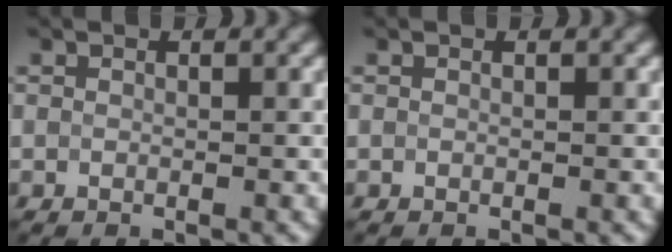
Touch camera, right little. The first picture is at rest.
{"total": 0.0}